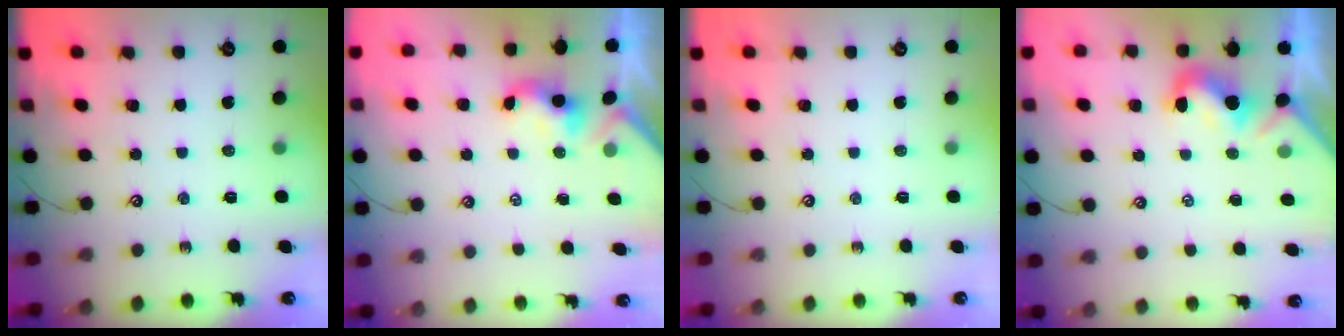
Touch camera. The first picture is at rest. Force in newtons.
{"total": 0.6, "press": 0.5, "slide": 0.4}
{"total": 0.0}
{"total": 0.5, "press": 0.4, "slide": 0.4}